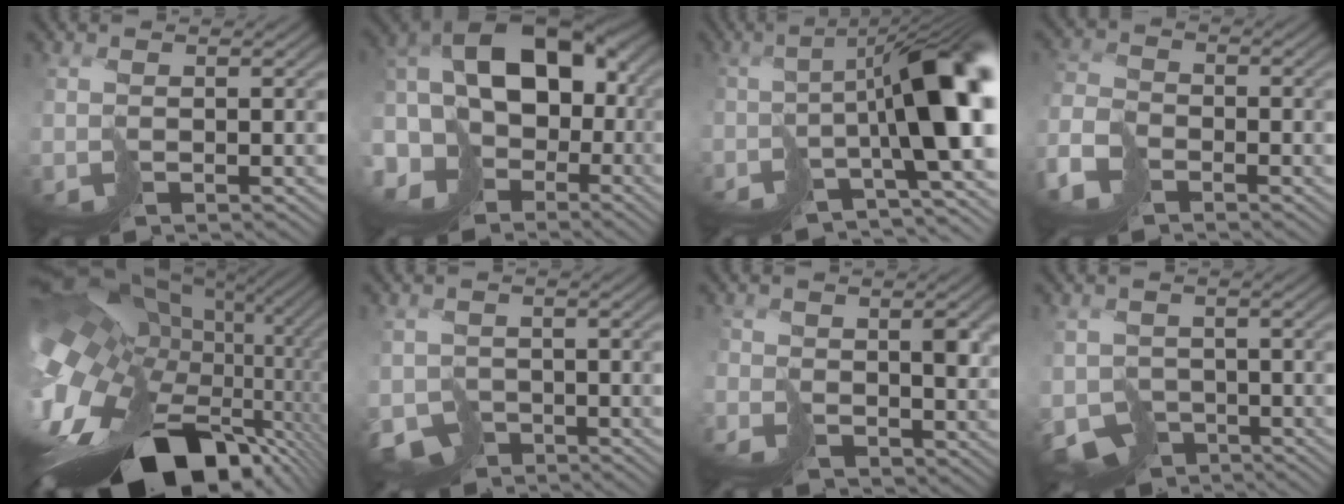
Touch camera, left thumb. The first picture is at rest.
{"total": 17.0, "force": [-1.6, 11.8, 12.1], "torque": [-0.248, -0.013, -0.015]}
{"total": 12.1, "force": [-3.3, 3.8, 11.0], "torque": [-0.150, -0.013, -0.047]}
{"total": 5.0, "force": [-4.0, 2.0, 2.2], "torque": [-0.057, -0.007, -0.086]}
{"total": 18.2, "force": [-2.5, 10.6, 14.6], "torque": [-0.294, -0.018, -0.027]}
{"total": 3.8, "force": [-2.7, 2.4, 1.2], "torque": [-0.019, -0.015, -0.049]}
{"total": 2.2, "force": [0.2, 2.0, 0.8], "torque": [-0.007, -0.006, 0.003]}
{"total": 5.1, "force": [-3.2, 3.4, 2.0], "torque": [-0.037, -0.022, -0.054]}